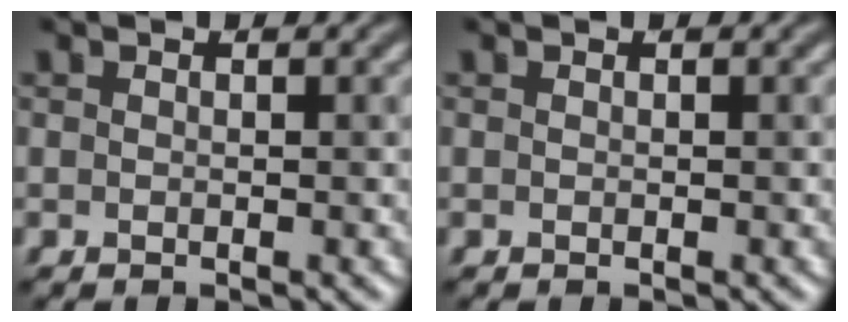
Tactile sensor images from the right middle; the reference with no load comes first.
{"total": 0.0}